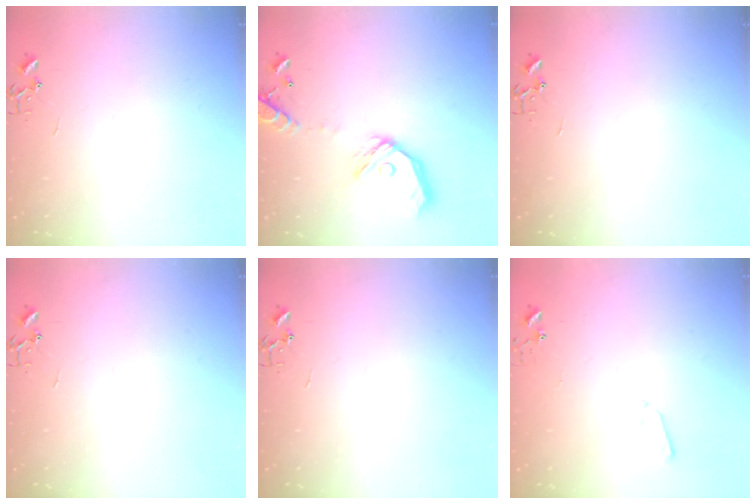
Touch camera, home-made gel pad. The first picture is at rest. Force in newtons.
{"total": 17.0, "press": 16.8, "slide": 2.7}
{"total": 0.0}
{"total": 0.0}
{"total": 0.0}
{"total": 3.4, "press": 3.4, "slide": 0.5}